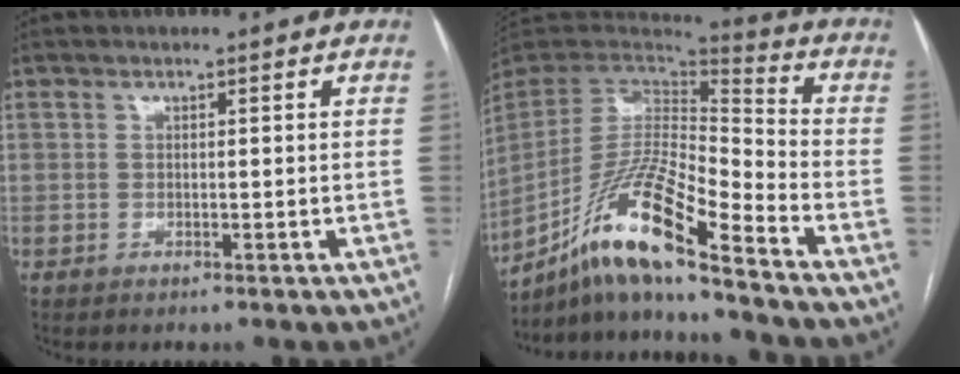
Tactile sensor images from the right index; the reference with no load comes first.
{"total": 16.5, "force": [-11.9, 0.8, 11.5], "torque": [-0.234, 0.002, -0.221]}